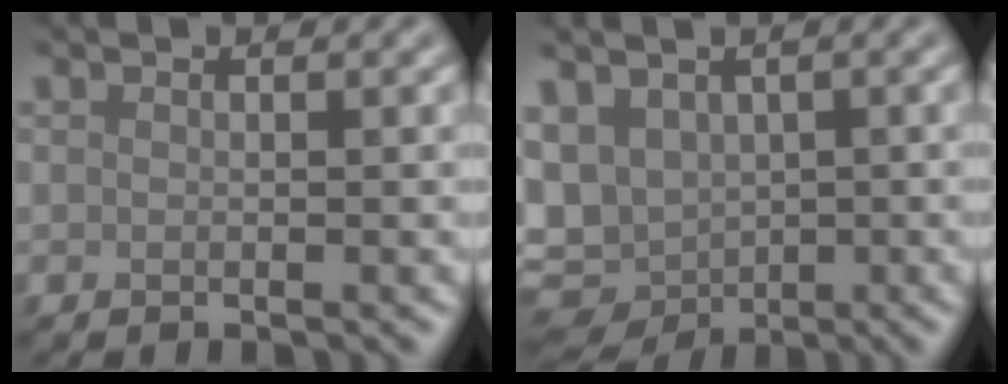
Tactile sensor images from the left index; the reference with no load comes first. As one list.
[{"total": 6.4, "force": [-1.0, 4.6, 4.3], "torque": [-0.061, -0.014, 0.003]}]